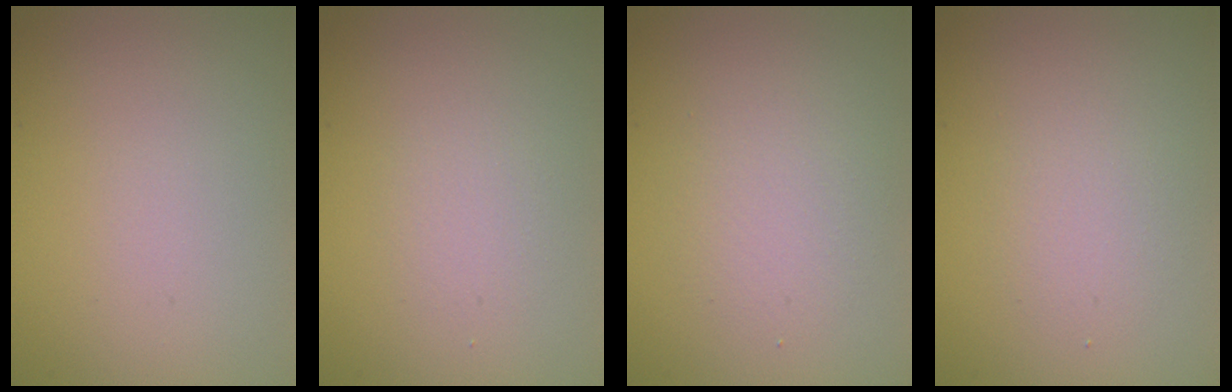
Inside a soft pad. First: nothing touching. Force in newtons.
{"total": 1.2, "press": 1.2, "slide": 0.1}
{"total": 2.1, "press": 2.1, "slide": 0.2}
{"total": 1.8, "press": 1.8, "slide": 0.0}